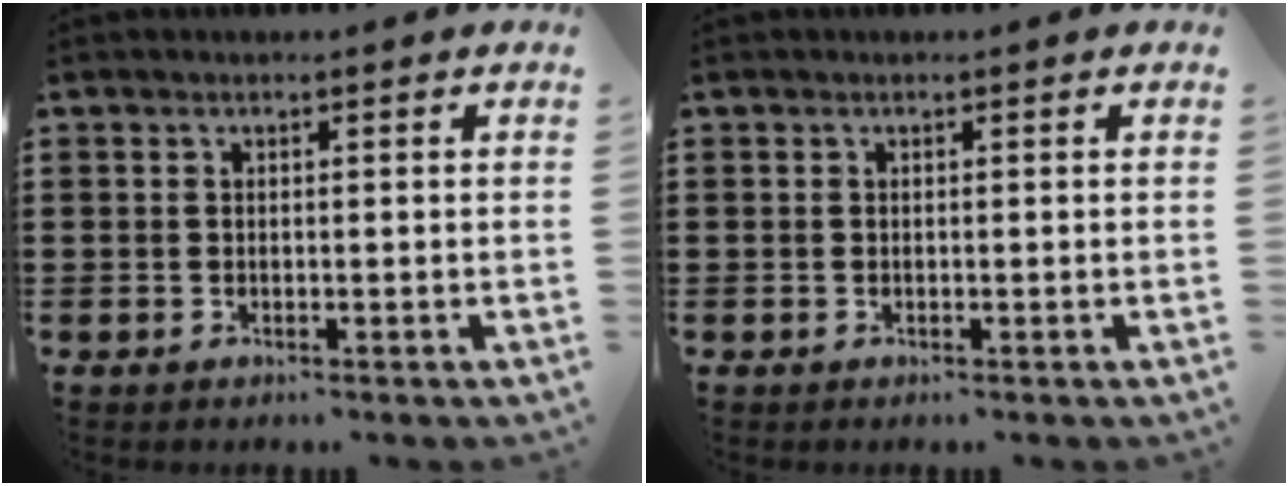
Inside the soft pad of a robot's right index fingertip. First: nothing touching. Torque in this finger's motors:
{"motor_torque": [0.64, 1.50, 0.00, 0.00]}